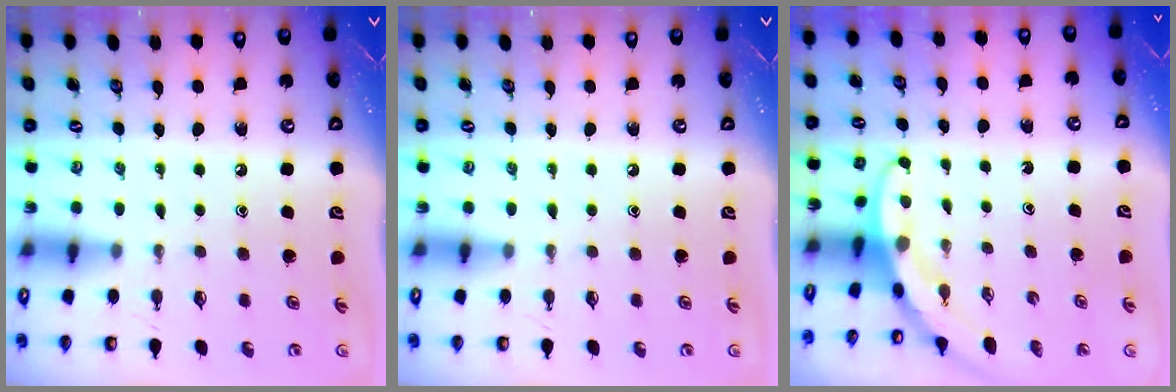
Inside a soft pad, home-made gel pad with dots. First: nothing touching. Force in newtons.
{"total": 0.0}
{"total": 3.2, "press": 3.2, "slide": 0.1}